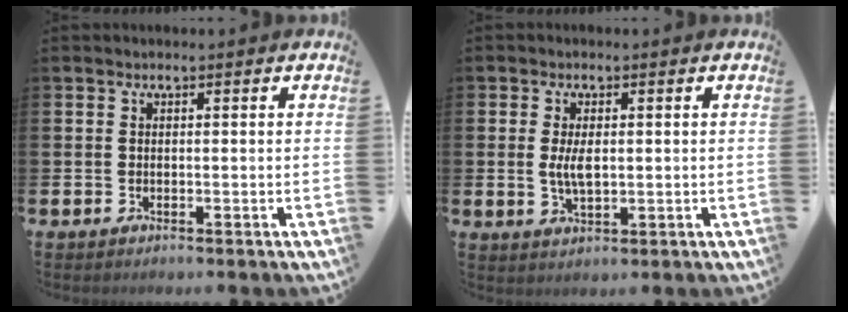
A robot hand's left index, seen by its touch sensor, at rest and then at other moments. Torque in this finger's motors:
{"motor_torque": [0.67, -0.14, 0.11, 0.08]}